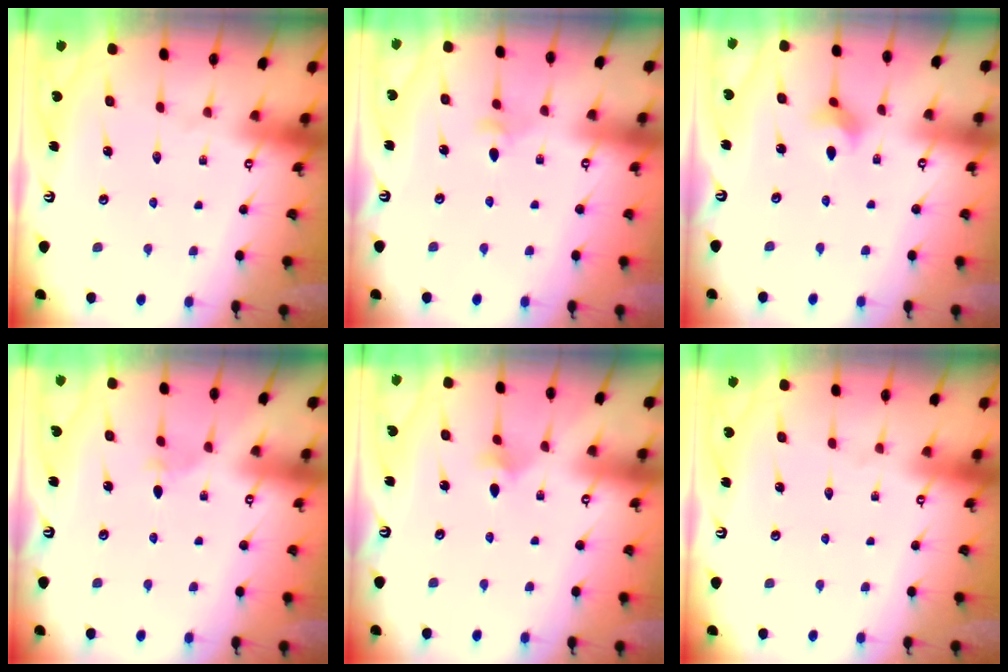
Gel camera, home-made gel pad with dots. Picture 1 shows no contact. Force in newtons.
{"total": 3.1, "press": 3.0, "slide": 0.8}
{"total": 2.5, "press": 2.4, "slide": 0.5}
{"total": 2.7, "press": 2.6, "slide": 0.7}
{"total": 3.3, "press": 3.2, "slide": 0.8}
{"total": 0.0}